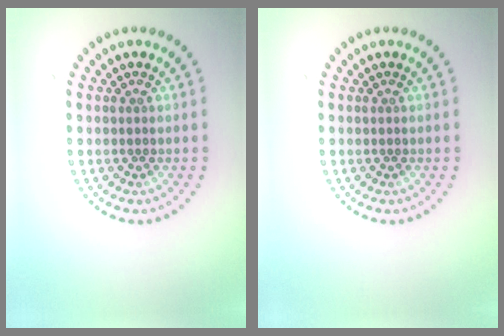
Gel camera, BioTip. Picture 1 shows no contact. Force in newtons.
{"total": 0.0}